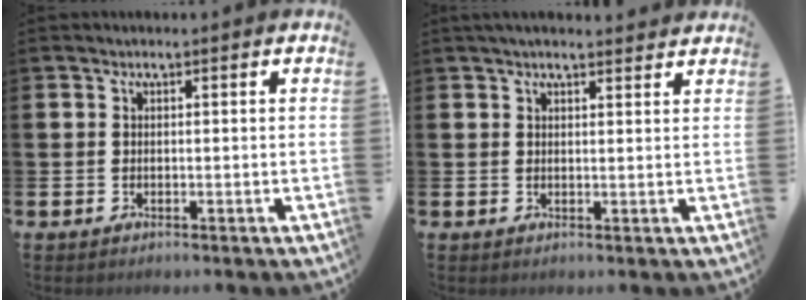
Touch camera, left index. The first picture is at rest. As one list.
[{"total": 2.1, "force": [2.0, 0.2, 0.7], "torque": [-0.018, -0.003, 0.036]}]